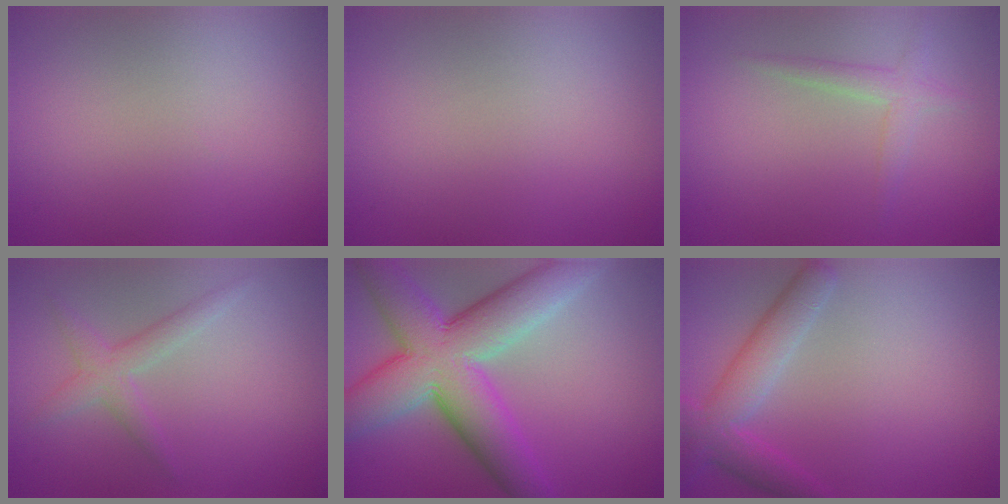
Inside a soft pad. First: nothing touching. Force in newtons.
{"total": 0.0}
{"total": 1.8, "press": 1.8, "slide": 0.0}
{"total": 2.2, "press": 2.2, "slide": 0.1}
{"total": 11.4, "press": 11.3, "slide": 0.4}
{"total": 4.1, "press": 4.1, "slide": 0.3}